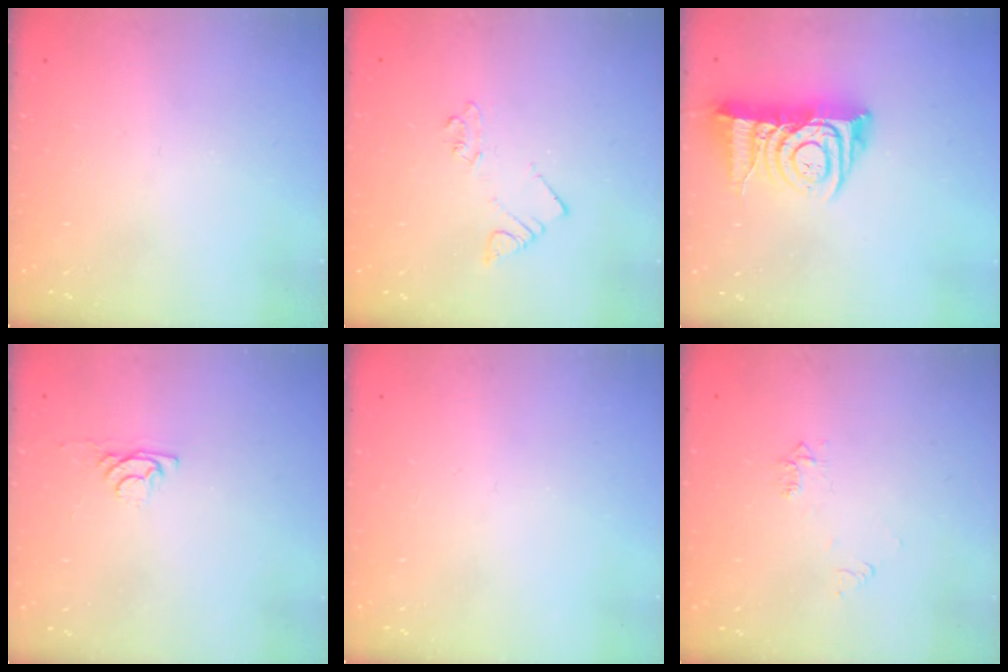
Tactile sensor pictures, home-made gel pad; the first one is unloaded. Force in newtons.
{"total": 2.0, "press": 2.0, "slide": 0.2}
{"total": 12.1, "press": 12.0, "slide": 1.7}
{"total": 2.9, "press": 2.9, "slide": 0.4}
{"total": 0.0}
{"total": 4.7, "press": 4.6, "slide": 0.6}